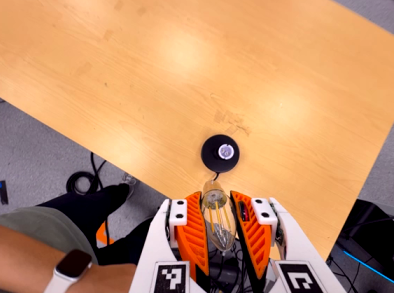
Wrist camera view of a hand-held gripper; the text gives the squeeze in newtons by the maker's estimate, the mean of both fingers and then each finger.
{"total": 22.7, "left": 25.1, "right": 20.3}